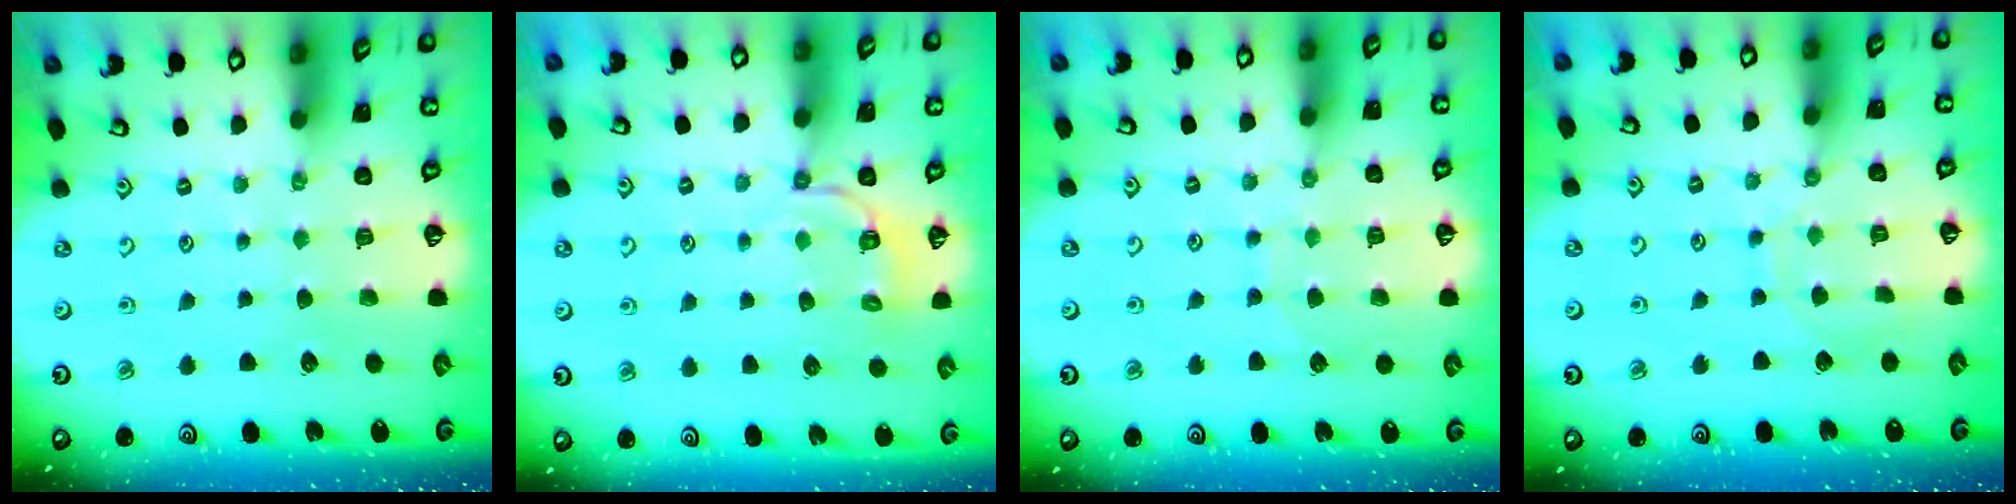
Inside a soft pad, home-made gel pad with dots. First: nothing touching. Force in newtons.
{"total": 3.9, "press": 3.5, "slide": 1.7}
{"total": 6.8, "press": 6.8, "slide": 0.5}
{"total": 6.8, "press": 6.7, "slide": 0.7}